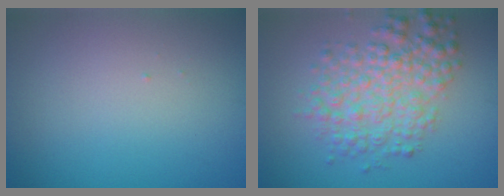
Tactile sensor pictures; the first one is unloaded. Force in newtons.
{"total": 5.2, "press": 5.2, "slide": 0.1}